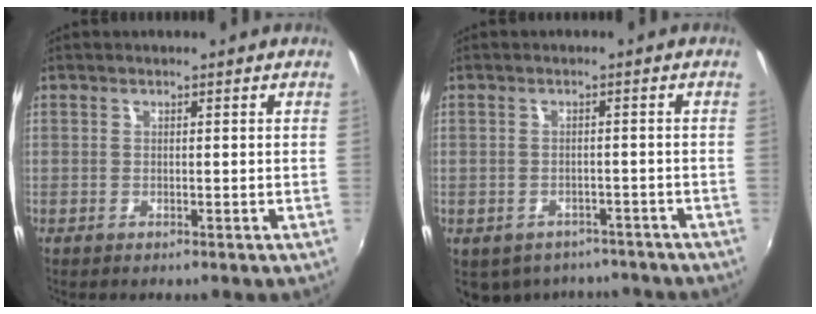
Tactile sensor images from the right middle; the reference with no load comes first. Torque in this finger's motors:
{"motor_torque": [1.05, -1.09, 0.21, 0.09]}